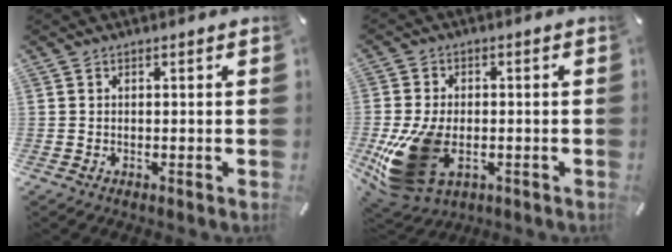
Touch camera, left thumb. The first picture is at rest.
{"total": 16.4, "force": [-4.0, 10.8, 11.7], "torque": [-0.245, 0.001, -0.063]}